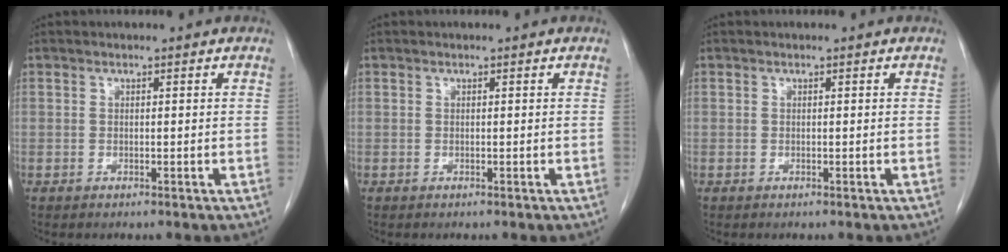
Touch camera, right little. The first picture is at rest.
{"total": 0.0}
{"total": 0.0}